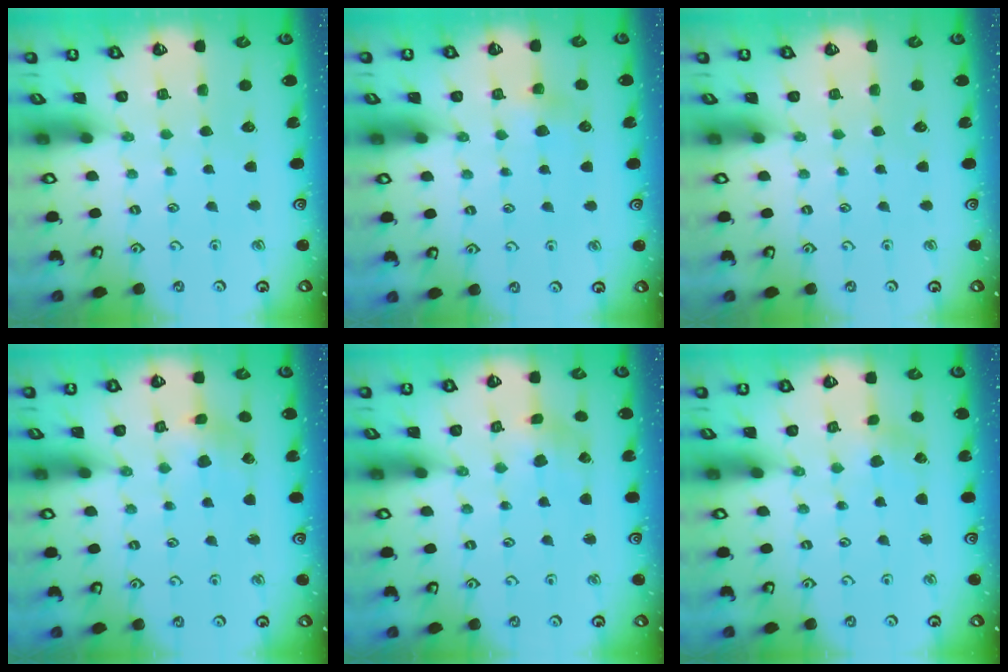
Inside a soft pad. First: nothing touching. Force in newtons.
{"total": 4.0, "press": 3.9, "slide": 0.8}
{"total": 0.0}
{"total": 2.7, "press": 2.7, "slide": 0.5}
{"total": 2.6, "press": 2.5, "slide": 0.5}
{"total": 0.6, "press": 0.6, "slide": 0.1}